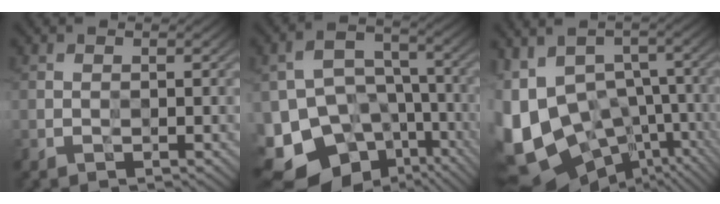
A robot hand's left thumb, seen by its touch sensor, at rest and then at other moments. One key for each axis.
{"total": 16.0, "fx": -8.1, "fy": 11.5, "fz": 7.6, "tx": -0.190, "ty": -0.033, "tz": -0.097}
{"total": 15.8, "fx": -5.9, "fy": 10.6, "fz": 10.1, "tx": -0.246, "ty": -0.015, "tz": -0.048}